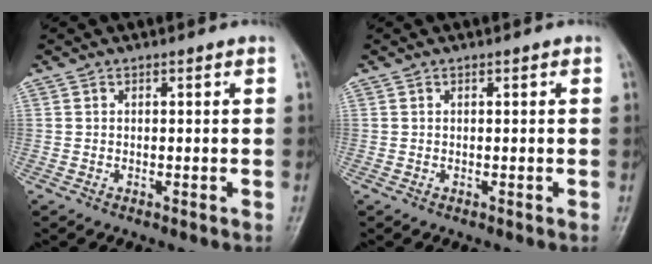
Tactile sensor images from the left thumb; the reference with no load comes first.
{"total": 0.0}